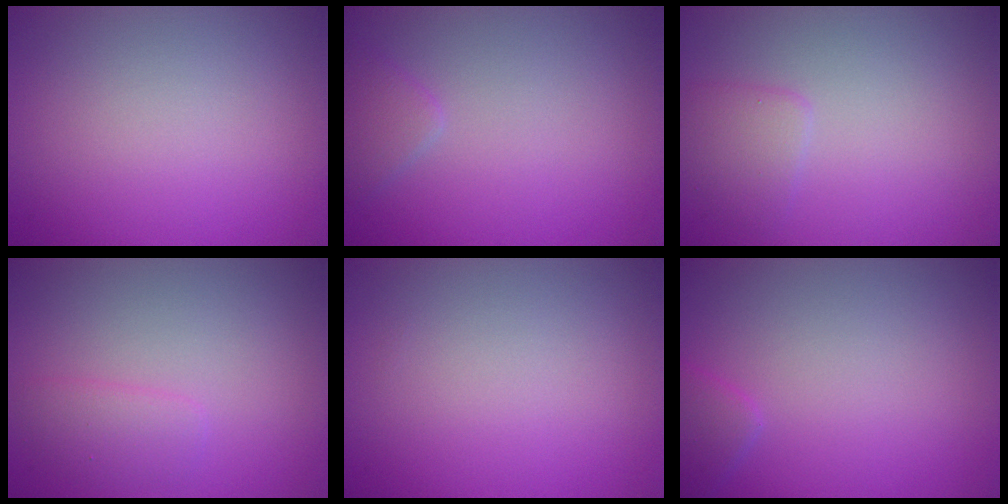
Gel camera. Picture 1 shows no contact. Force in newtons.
{"total": 1.4, "press": 1.4, "slide": 0.1}
{"total": 1.6, "press": 1.6, "slide": 0.0}
{"total": 1.5, "press": 1.5, "slide": 0.1}
{"total": 0.0}
{"total": 1.4, "press": 1.4, "slide": 0.1}